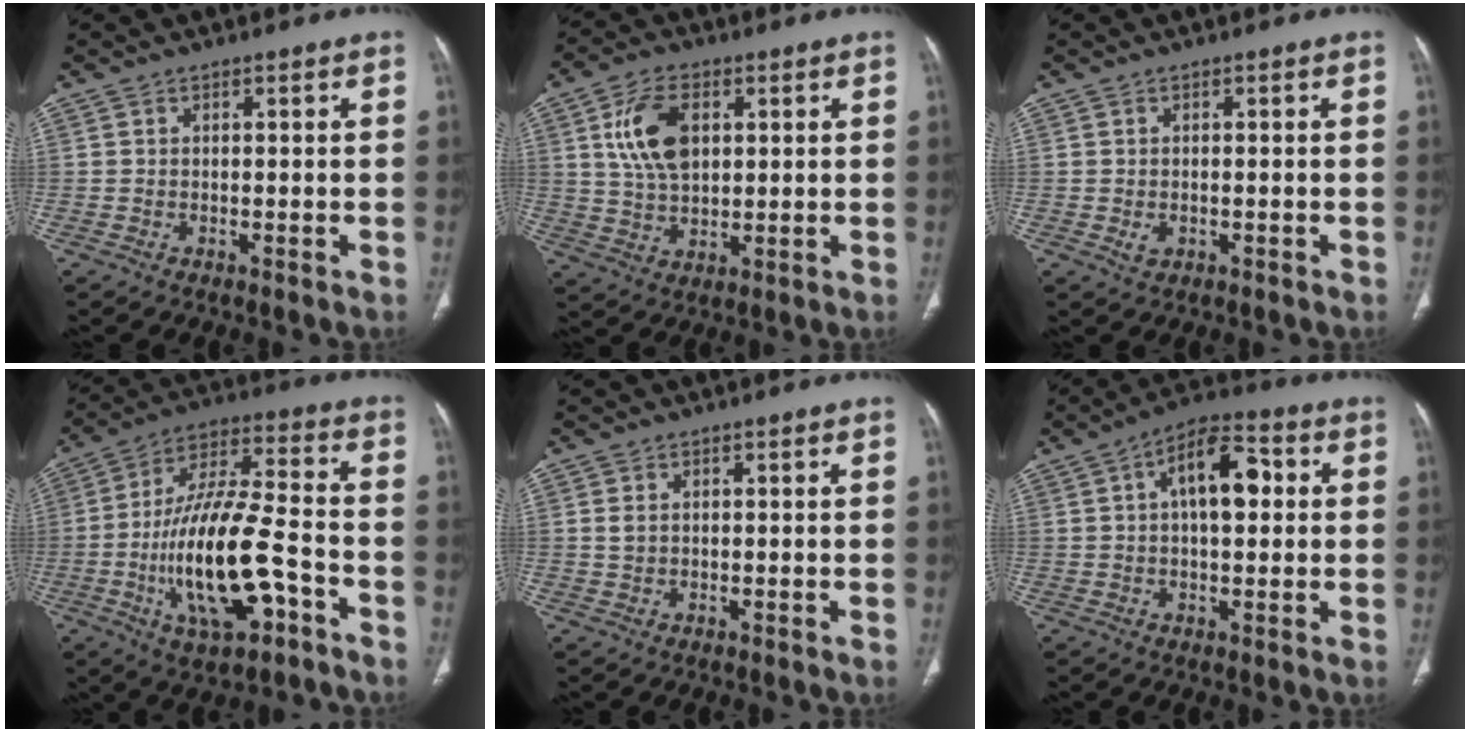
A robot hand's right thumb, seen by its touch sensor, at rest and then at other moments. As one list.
[{"total": 10.7, "force": [3.0, 6.6, 7.9], "torque": [-0.137, -0.005, 0.059]}, {"total": 1.7, "force": [-0.4, 1.2, 1.1], "torque": [-0.019, 0.000, -0.001]}, {"total": 20.1, "force": [-6.5, 7.5, 17.5], "torque": [-0.323, 0.040, -0.103]}, {"total": 1.8, "force": [0.3, 1.3, 1.1], "torque": [-0.022, 0.001, 0.011]}, {"total": 11.1, "force": [2.2, 5.5, 9.4], "torque": [-0.134, 0.021, 0.026]}]